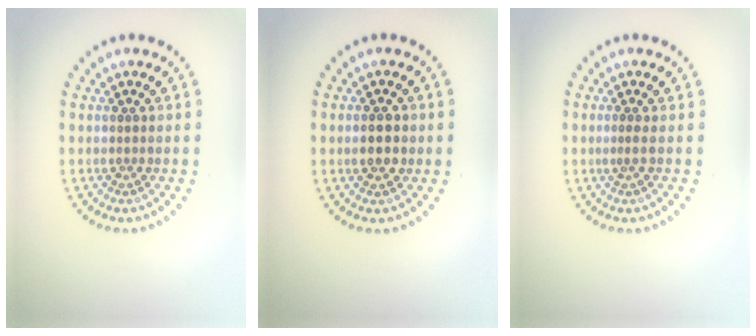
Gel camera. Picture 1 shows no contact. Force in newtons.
{"total": 2.6, "press": 2.6, "slide": 0.0}
{"total": 0.5, "press": 0.2, "slide": 0.5}